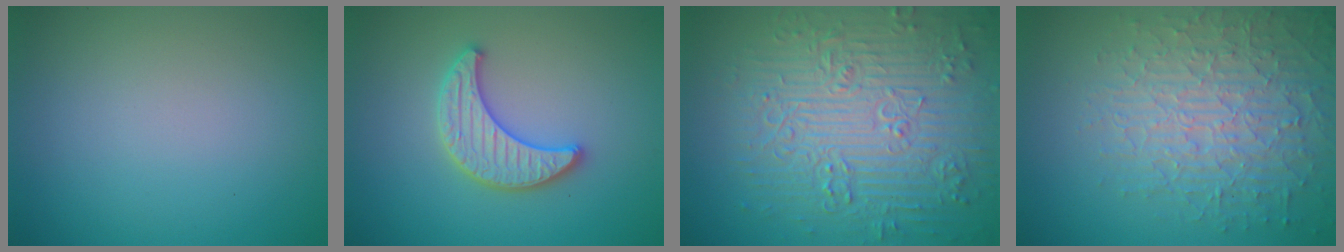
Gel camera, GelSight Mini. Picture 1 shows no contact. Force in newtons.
{"total": 3.4, "press": 3.3, "slide": 0.6}
{"total": 9.5, "press": 7.0, "slide": 6.4}
{"total": 6.6, "press": 5.1, "slide": 4.2}